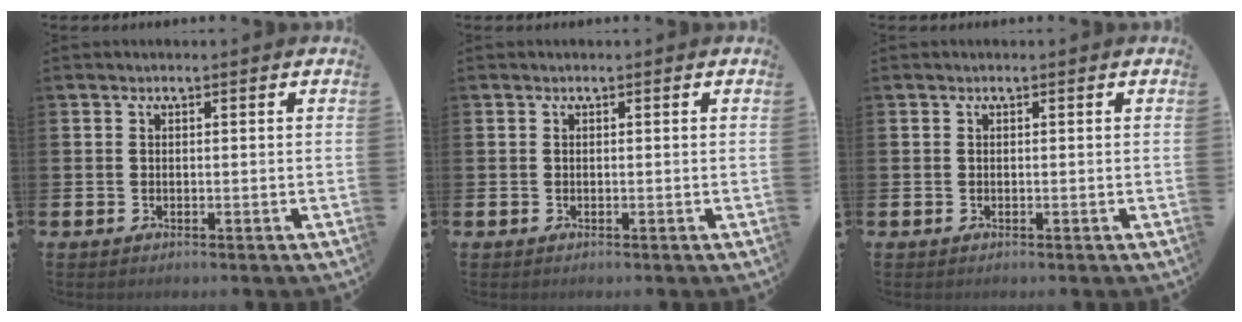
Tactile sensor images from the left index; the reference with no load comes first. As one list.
[{"total": 0.0}, {"total": 0.0}]